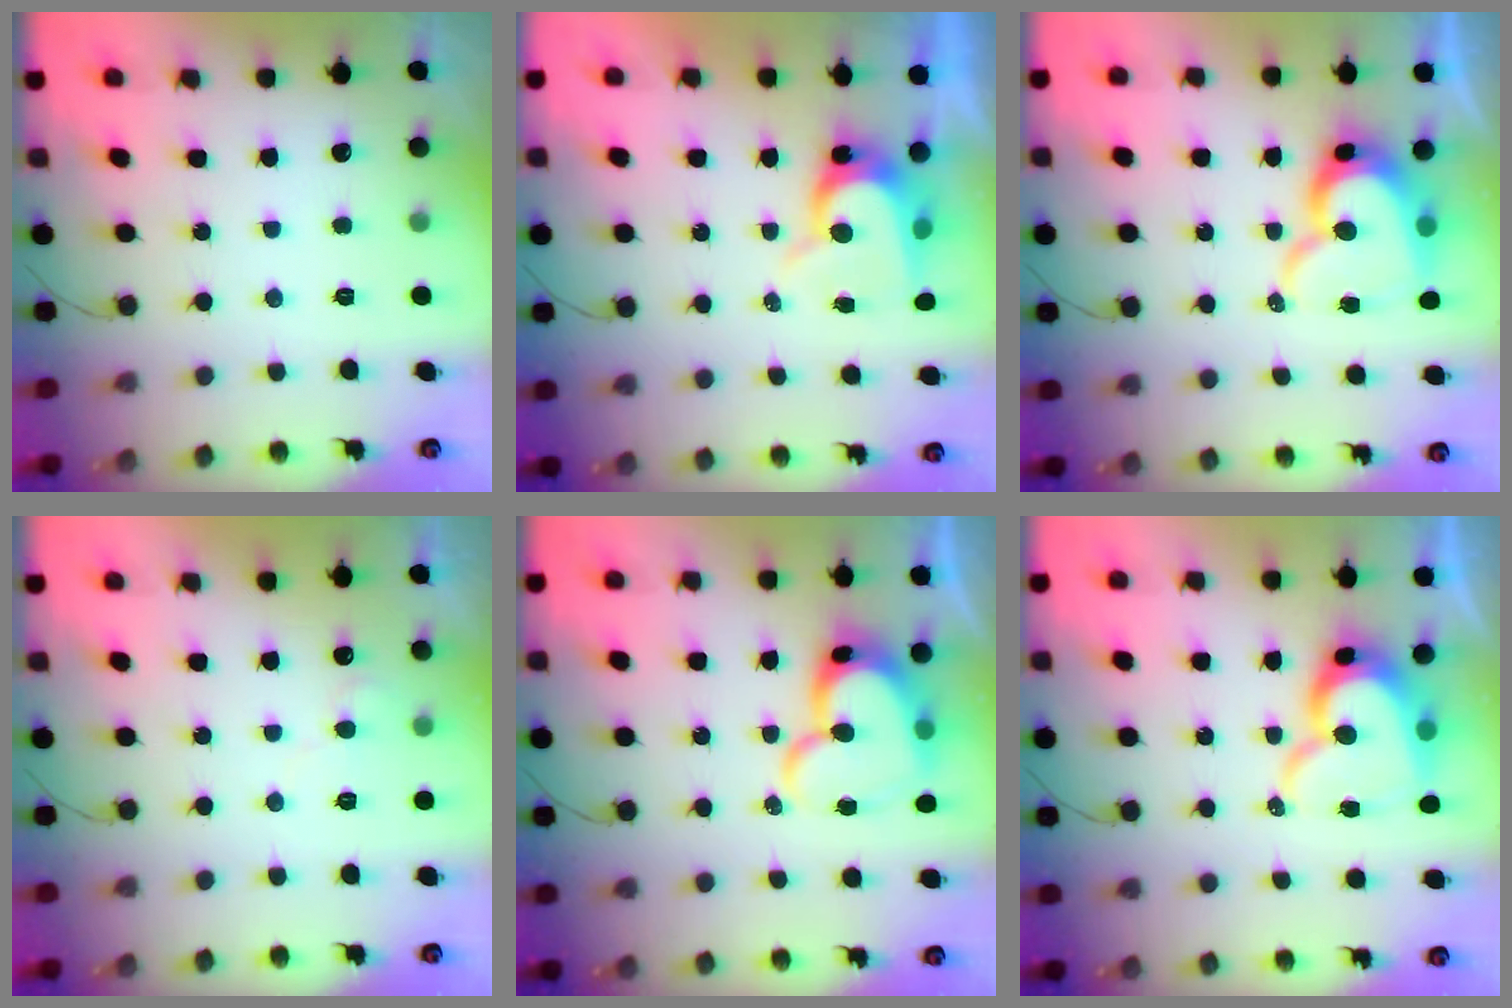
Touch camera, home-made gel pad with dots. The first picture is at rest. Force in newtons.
{"total": 9.7, "press": 9.7, "slide": 0.9}
{"total": 14.7, "press": 14.6, "slide": 1.2}
{"total": 4.4, "press": 4.4, "slide": 0.4}
{"total": 16.4, "press": 16.3, "slide": 1.5}
{"total": 14.7, "press": 14.6, "slide": 1.2}